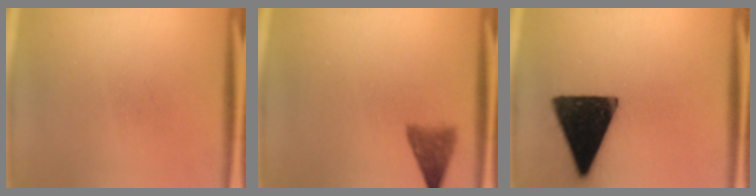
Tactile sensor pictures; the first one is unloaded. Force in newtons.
{"total": 3.6}
{"total": 17.2}